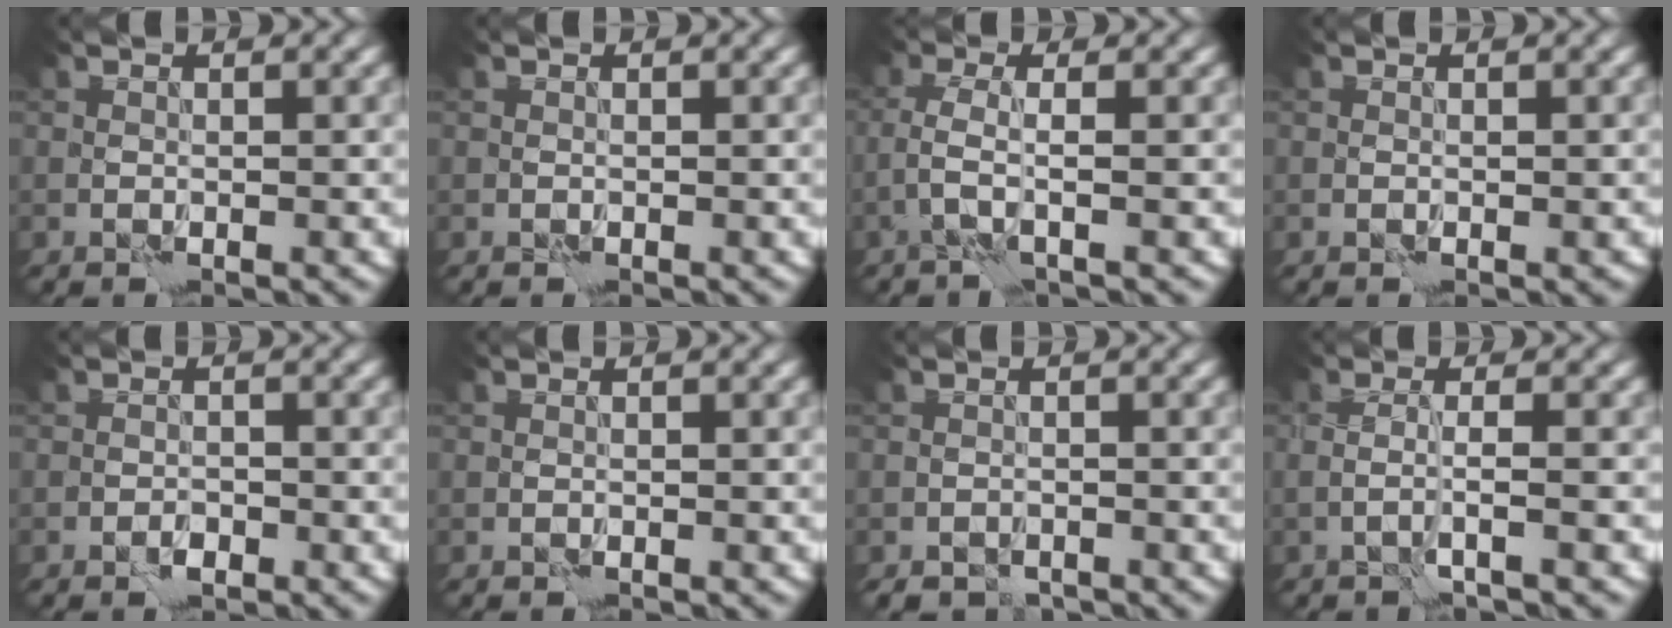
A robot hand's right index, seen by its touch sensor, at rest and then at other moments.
{"total": 0.0}
{"total": 1.8, "force": [-0.5, 0.1, 1.7], "torque": [-0.041, 0.000, -0.017]}
{"total": 0.0}
{"total": 0.8, "force": [-0.4, 0.5, 0.4], "torque": [-0.005, 0.001, -0.008]}
{"total": 0.0}
{"total": 1.3, "force": [-1.1, 0.6, 0.1], "torque": [0.002, -0.003, -0.022]}
{"total": 1.3, "force": [-0.2, -0.2, 1.2], "torque": [-0.019, 0.000, -0.012]}